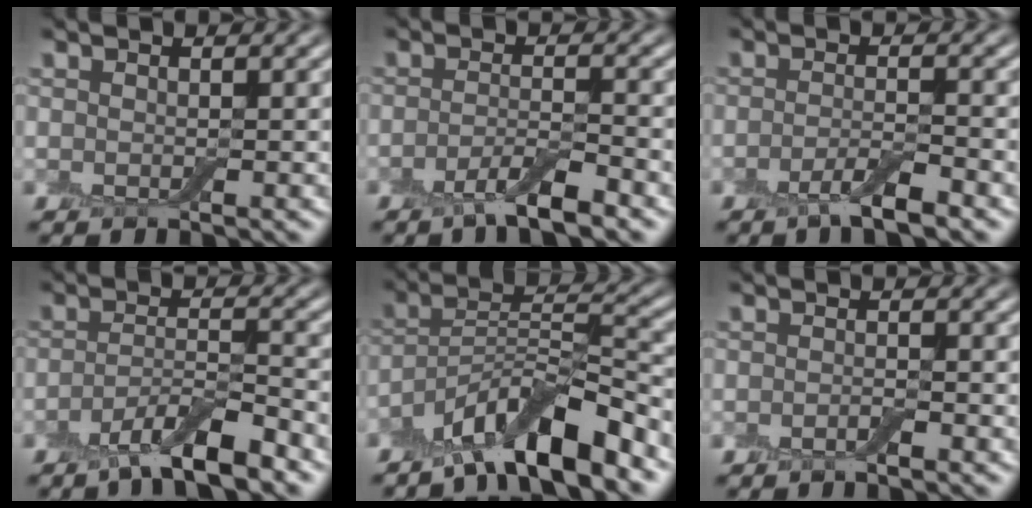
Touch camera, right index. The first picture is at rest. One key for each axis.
{"total": 3.5, "fx": -2.2, "fy": 0.6, "fz": 2.6, "tx": -0.047, "ty": 0.002, "tz": -0.050}
{"total": 2.9, "fx": -1.8, "fy": 0.5, "fz": 2.3, "tx": -0.042, "ty": 0.000, "tz": -0.040}
{"total": 5.4, "fx": -3.7, "fy": 1.2, "fz": 3.8, "tx": -0.063, "ty": -0.003, "tz": -0.071}
{"total": 8.8, "fx": -6.4, "fy": 2.0, "fz": 5.7, "tx": -0.094, "ty": 0.009, "tz": -0.118}
{"total": 1.0, "fx": -0.6, "fy": 0.2, "fz": 0.7, "tx": -0.014, "ty": -0.001, "tz": -0.011}